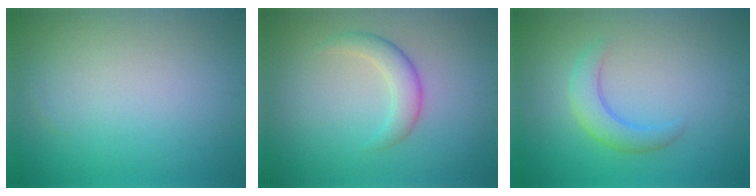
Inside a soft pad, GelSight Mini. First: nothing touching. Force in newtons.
{"total": 2.5, "press": 2.5, "slide": 0.0}
{"total": 2.9, "press": 2.9, "slide": 0.1}